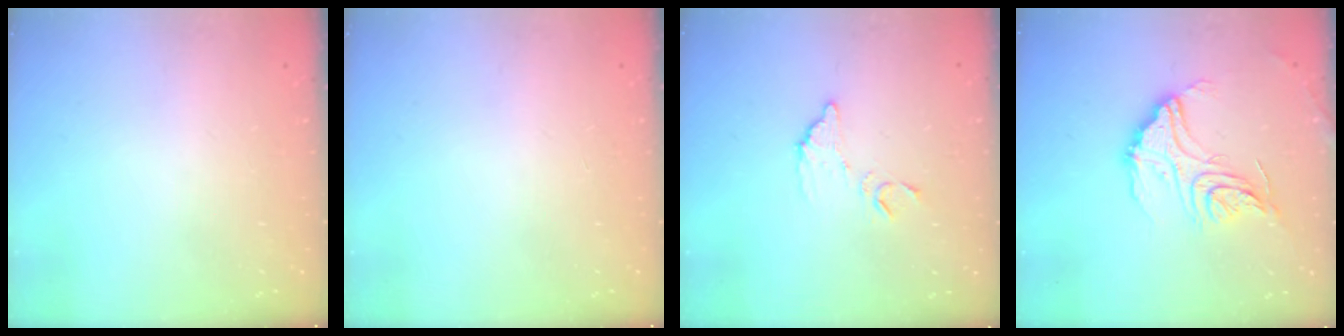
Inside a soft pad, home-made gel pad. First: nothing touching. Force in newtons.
{"total": 0.0}
{"total": 8.9, "press": 8.9, "slide": 0.2}
{"total": 17.7, "press": 17.6, "slide": 1.8}